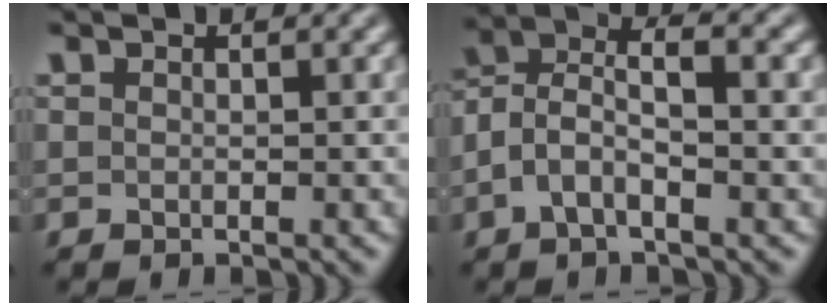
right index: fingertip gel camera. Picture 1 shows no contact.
{"total": 5.8, "force": [0.6, 3.7, 4.4], "torque": [-0.097, -0.014, 0.009]}